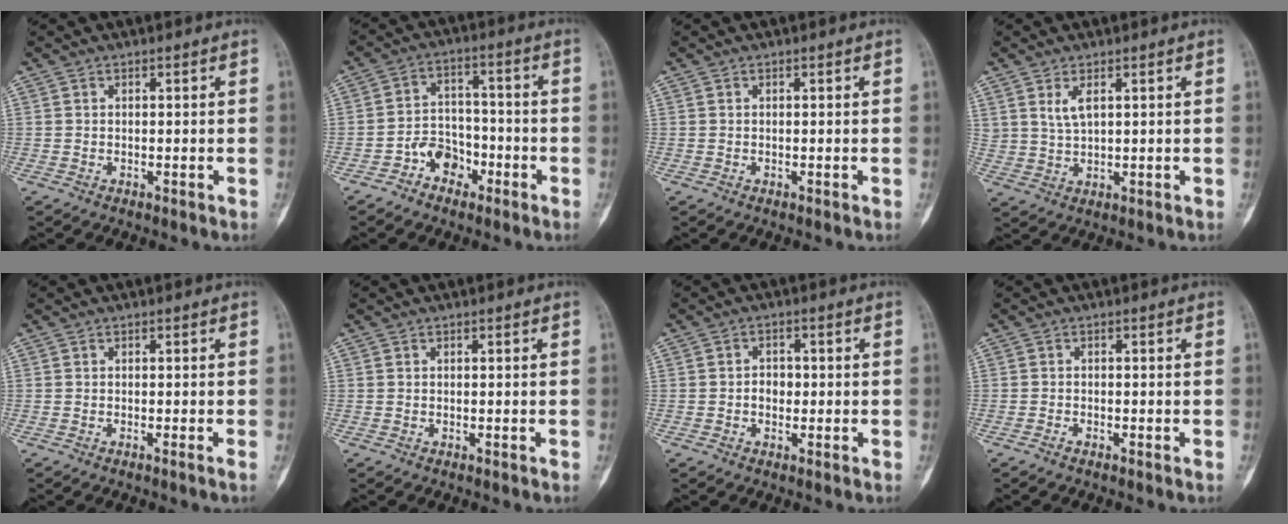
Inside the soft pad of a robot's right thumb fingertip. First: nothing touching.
{"total": 6.9, "force": [-3.8, 5.0, 2.9], "torque": [-0.019, 0.041, -0.069]}
{"total": 0.0}
{"total": 3.4, "force": [1.7, 1.5, 2.6], "torque": [-0.049, -0.011, 0.040]}
{"total": 0.7, "force": [-0.4, -0.3, 0.5], "torque": [-0.003, 0.004, -0.009]}
{"total": 0.0}
{"total": 2.6, "force": [-0.4, 2.1, 1.4], "torque": [-0.004, 0.008, -0.012]}
{"total": 0.7, "force": [-0.6, 0.2, 0.4], "torque": [-0.011, 0.001, -0.014]}